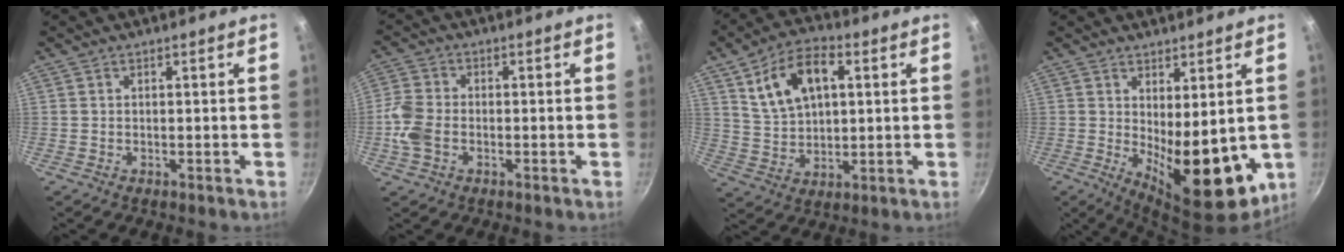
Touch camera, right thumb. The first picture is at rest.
{"total": 6.5, "force": [-1.7, 4.5, 4.5], "torque": [-0.099, 0.013, -0.045]}
{"total": 13.1, "force": [4.3, 7.8, 9.6], "torque": [-0.147, -0.002, 0.081]}
{"total": 13.8, "force": [-0.4, 5.8, 12.5], "torque": [-0.151, -0.029, 0.012]}